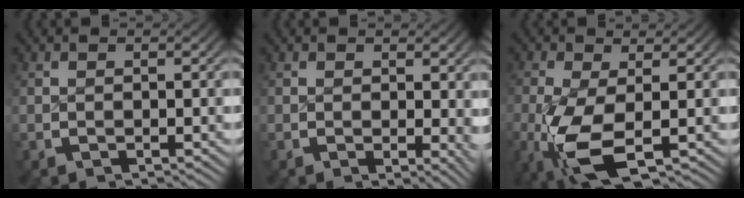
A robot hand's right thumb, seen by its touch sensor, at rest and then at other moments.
{"total": 1.8, "force": [0.3, 0.7, 1.6], "torque": [-0.012, -0.011, 0.004]}
{"total": 8.0, "force": [-2.2, 4.2, 6.4], "torque": [-0.155, -0.040, -0.017]}